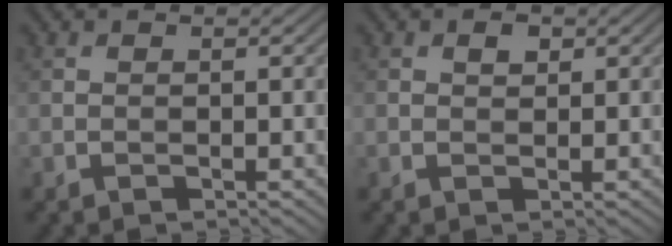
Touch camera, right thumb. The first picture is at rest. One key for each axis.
{"total": 1.3, "fx": 0.6, "fy": 0.8, "fz": 0.8, "tx": -0.013, "ty": 0.000, "tz": 0.010}